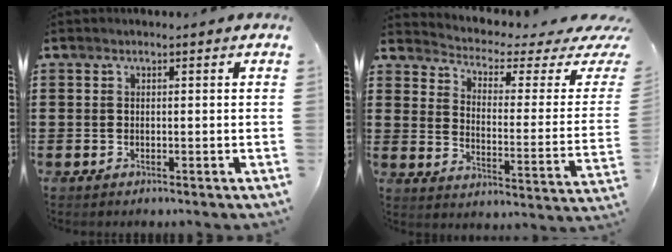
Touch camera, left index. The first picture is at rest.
{"total": 2.5, "force": [1.7, 0.7, 1.7], "torque": [-0.048, -0.026, 0.020]}